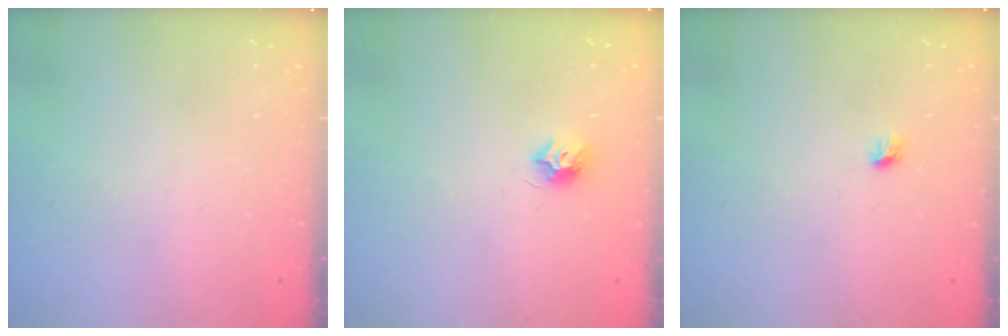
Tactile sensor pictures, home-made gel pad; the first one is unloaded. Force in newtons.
{"total": 7.1, "press": 7.1, "slide": 0.5}
{"total": 3.7, "press": 3.6, "slide": 1.0}